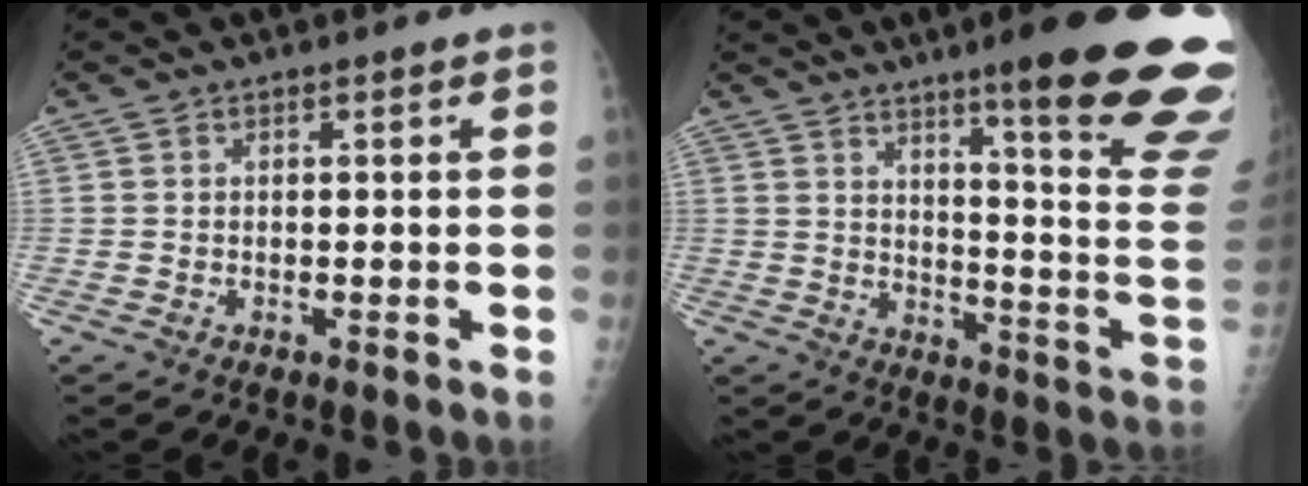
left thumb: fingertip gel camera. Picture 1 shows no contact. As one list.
[{"total": 24.2, "force": [16.3, 2.2, 17.6], "torque": [-0.192, -0.099, 0.217]}]